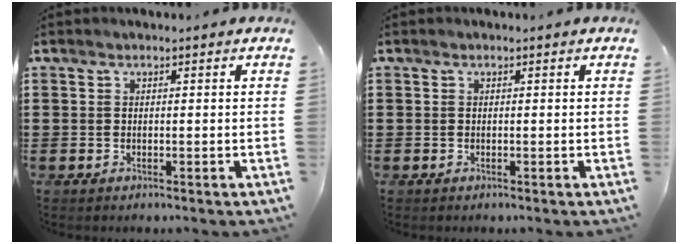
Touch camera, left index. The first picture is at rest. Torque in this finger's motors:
{"motor_torque": [0.01, 0.02, -0.03, -0.01]}